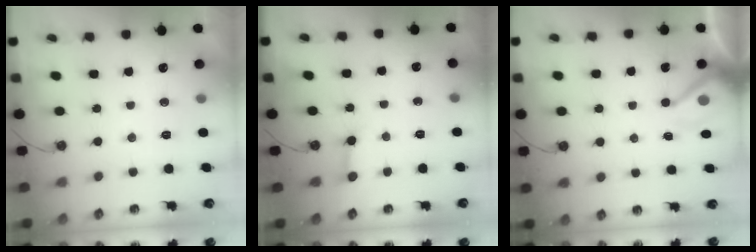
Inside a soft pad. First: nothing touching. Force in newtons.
{"total": 3.0, "press": 2.9, "slide": 0.5}
{"total": 7.7, "press": 7.7, "slide": 0.8}